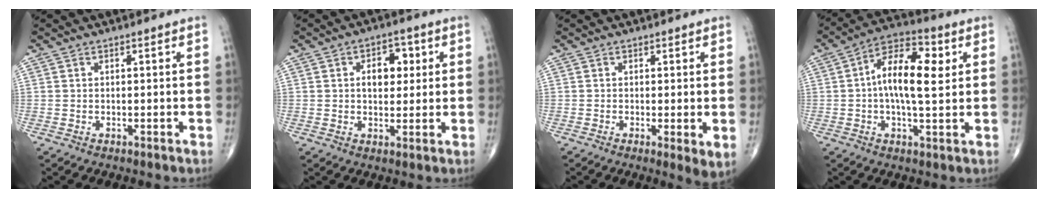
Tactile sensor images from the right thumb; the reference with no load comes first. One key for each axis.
{"total": 6.6, "fx": 1.4, "fy": 4.3, "fz": 4.8, "tx": -0.040, "ty": 0.004, "tz": 0.018}
{"total": 3.5, "fx": -0.4, "fy": 0.6, "fz": 3.4, "tx": -0.058, "ty": -0.014, "tz": -0.011}
{"total": 13.3, "fx": 2.1, "fy": 5.7, "fz": 11.8, "tx": -0.185, "ty": 0.017, "tz": 0.025}